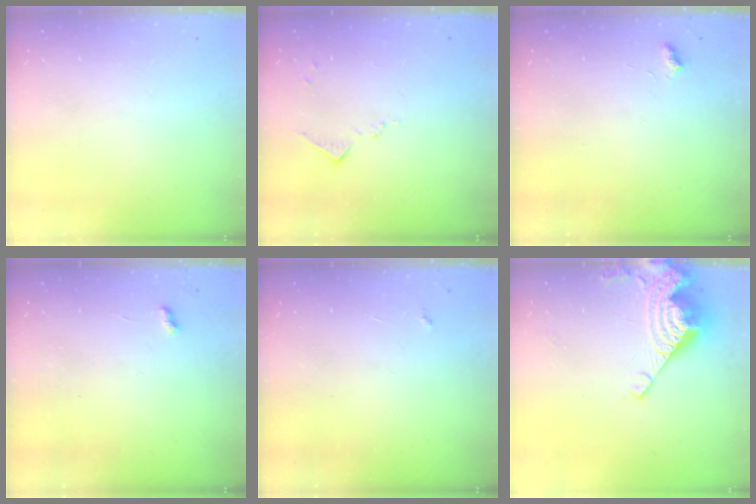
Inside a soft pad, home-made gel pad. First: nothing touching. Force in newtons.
{"total": 7.0, "press": 6.9, "slide": 0.8}
{"total": 4.4, "press": 4.4, "slide": 0.7}
{"total": 3.3, "press": 3.3, "slide": 0.5}
{"total": 2.3, "press": 2.3, "slide": 0.4}
{"total": 12.0, "press": 11.9, "slide": 1.0}